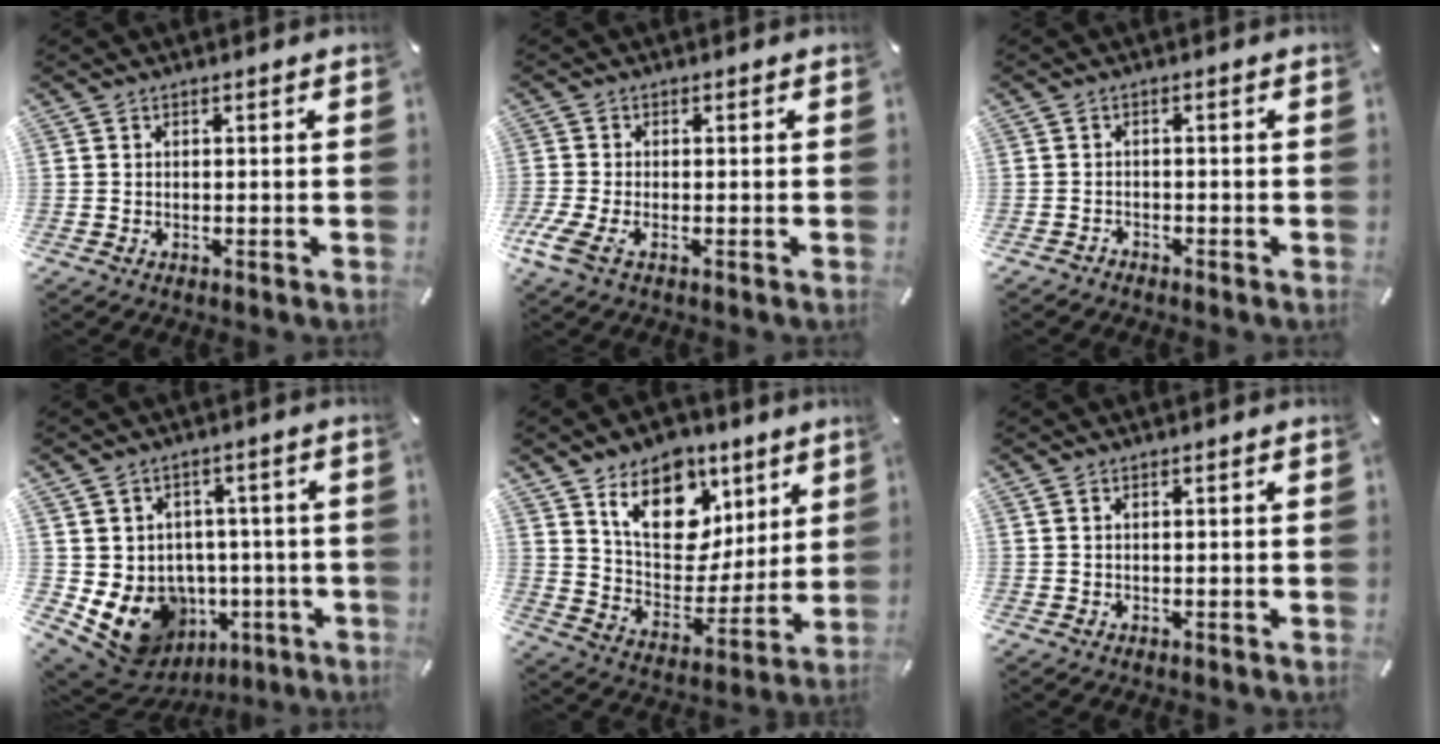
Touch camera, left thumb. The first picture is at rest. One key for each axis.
{"total": 4.0, "fx": -1.6, "fy": 1.5, "fz": 3.4, "tx": -0.089, "ty": -0.012, "tz": -0.034}
{"total": 1.4, "fx": -1.3, "fy": 0.6, "fz": 0.0, "tx": -0.002, "ty": 0.008, "tz": -0.030}
{"total": 11.6, "fx": -3.6, "fy": 10.0, "fz": 4.6, "tx": -0.094, "ty": 0.000, "tz": -0.048}
{"total": 16.4, "fx": 9.0, "fy": 11.6, "fz": 7.3, "tx": -0.109, "ty": -0.056, "tz": 0.167}
{"total": 0.5, "fx": 0.2, "fy": 0.3, "fz": 0.3, "tx": -0.007, "ty": 0.004, "tz": 0.002}